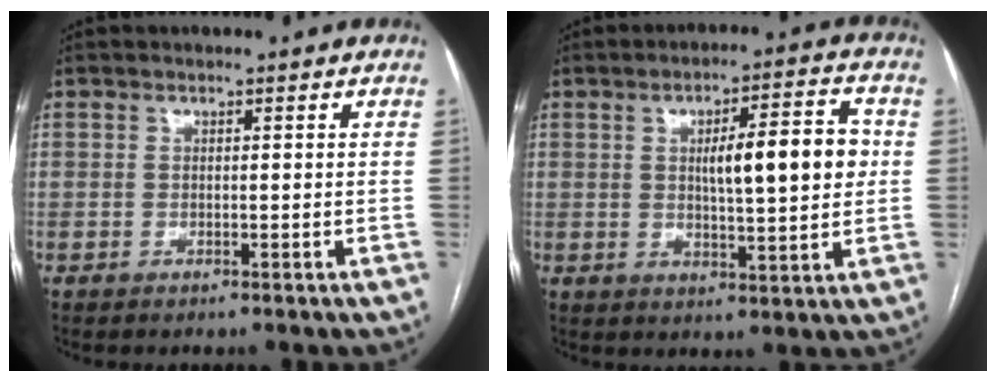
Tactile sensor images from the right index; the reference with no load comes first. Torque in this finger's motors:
{"motor_torque": [0.35, 0.00, 0.33, 0.09]}